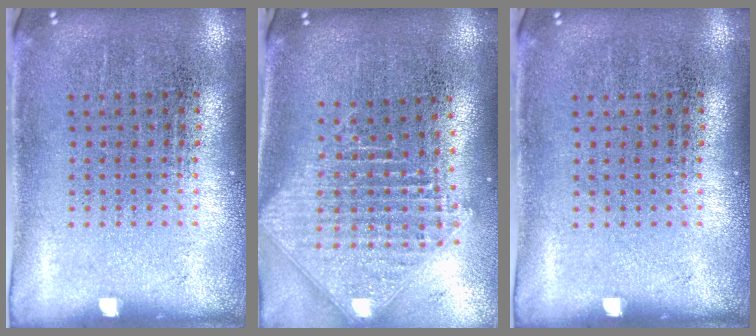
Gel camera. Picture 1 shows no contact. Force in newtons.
{"total": 2.5, "press": 1.9, "slide": 1.6}
{"total": 0.0}